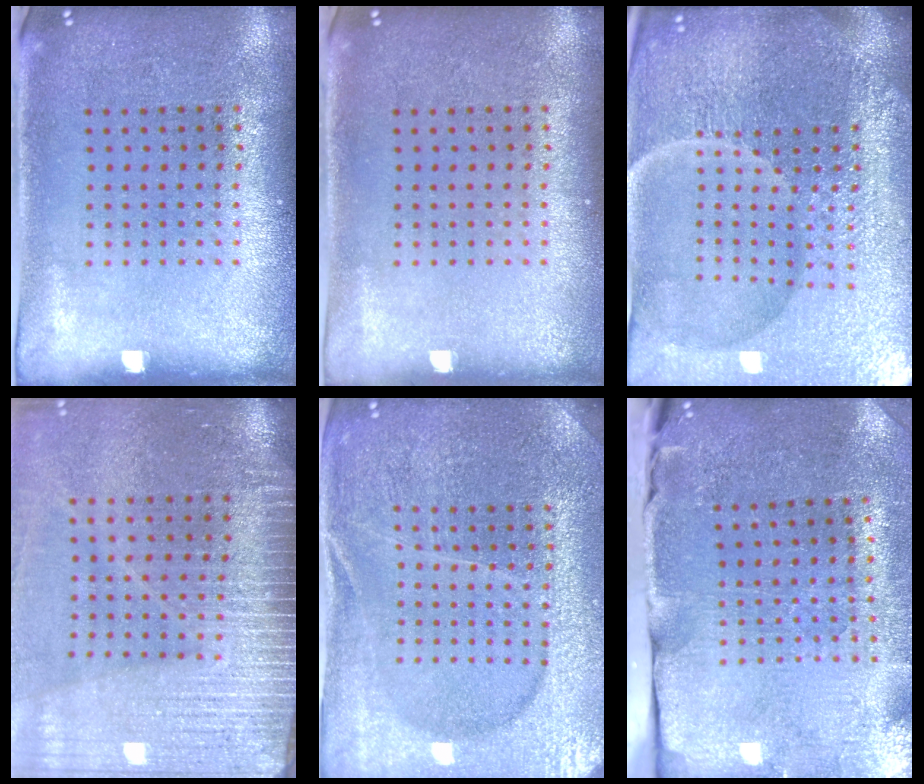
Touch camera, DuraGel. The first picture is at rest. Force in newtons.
{"total": 0.0}
{"total": 6.8, "press": 6.0, "slide": 3.2}
{"total": 4.2, "press": 3.6, "slide": 2.1}
{"total": 4.1, "press": 4.0, "slide": 1.2}
{"total": 3.7, "press": 3.6, "slide": 1.1}